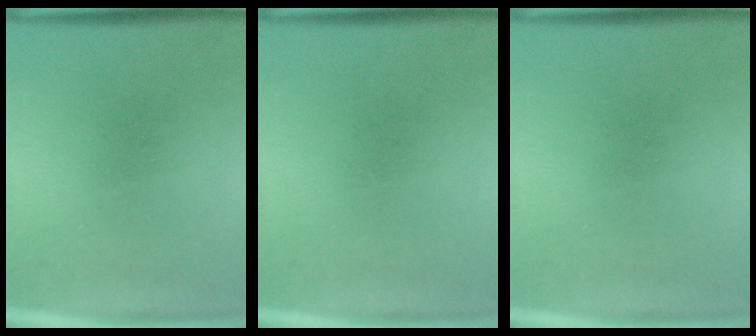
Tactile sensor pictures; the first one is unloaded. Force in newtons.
{"total": 0.0}
{"total": 0.0}